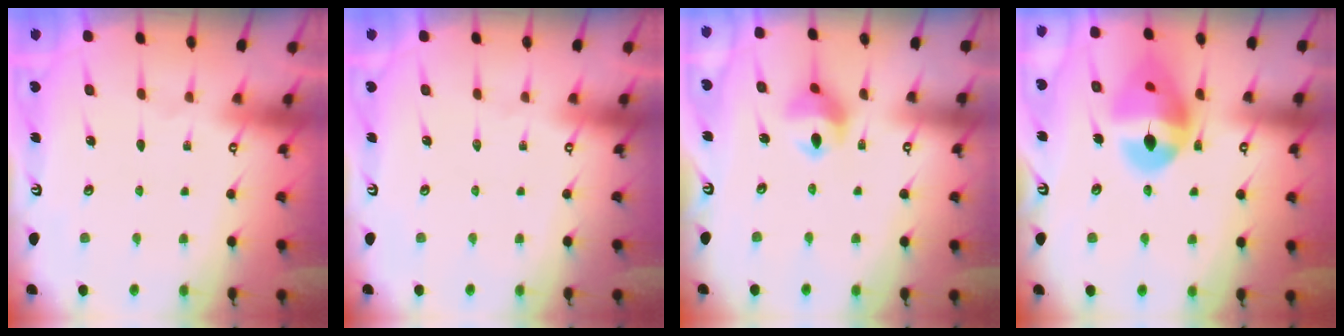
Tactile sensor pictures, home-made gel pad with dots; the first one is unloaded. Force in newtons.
{"total": 0.0}
{"total": 10.5, "press": 10.1, "slide": 2.7}
{"total": 15.9, "press": 15.8, "slide": 2.1}